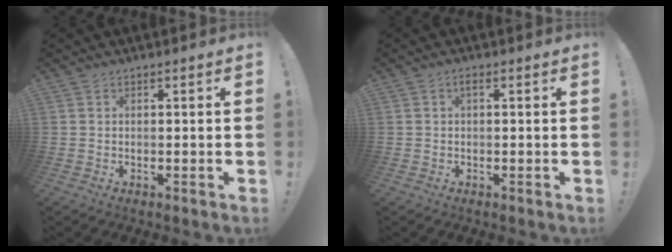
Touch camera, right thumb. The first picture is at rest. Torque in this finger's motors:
{"motor_torque": [0.38, 0.21, 0.28, 0.13, -0.06]}